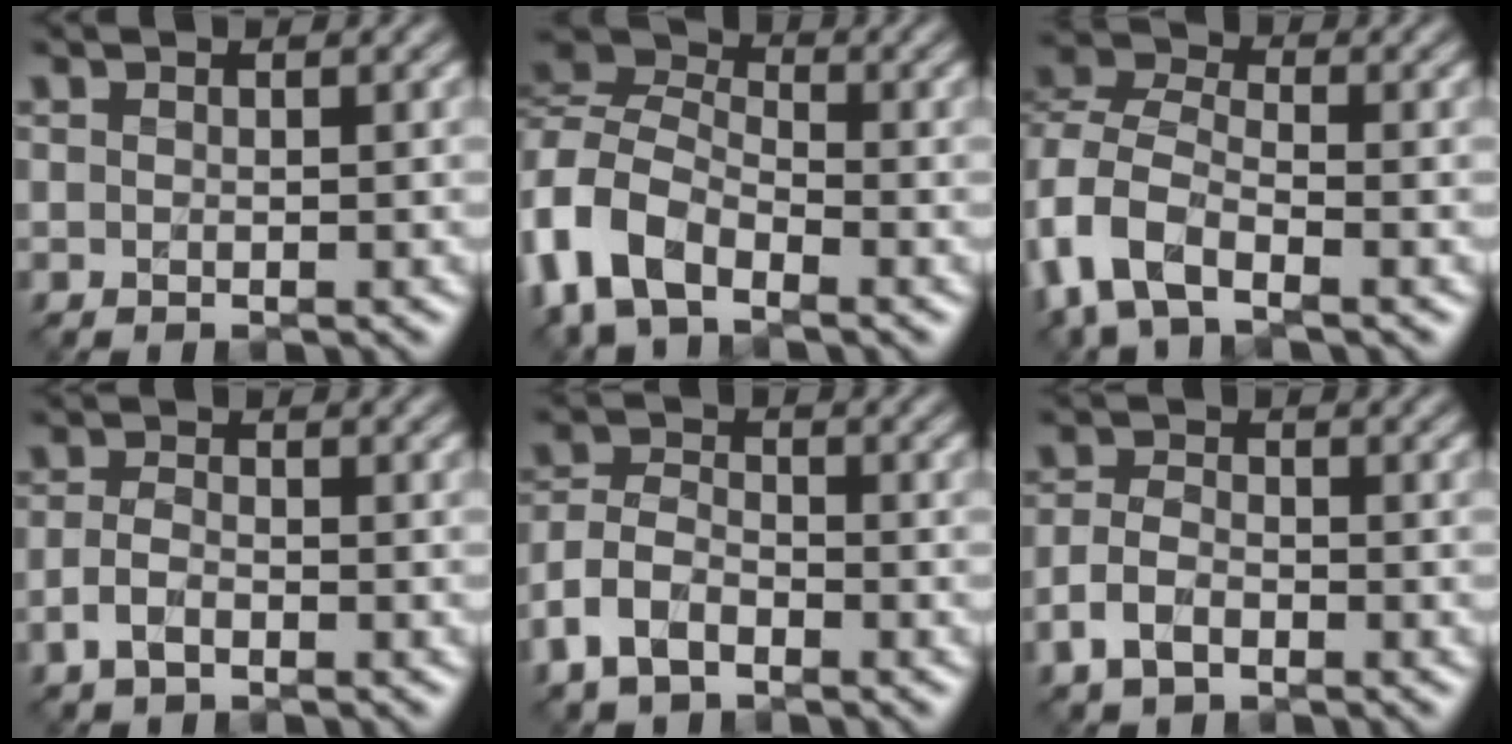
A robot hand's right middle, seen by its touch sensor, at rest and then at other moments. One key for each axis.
{"total": 8.4, "fx": -4.4, "fy": 5.0, "fz": 5.2, "tx": -0.123, "ty": -0.008, "tz": -0.104}
{"total": 7.1, "fx": -3.5, "fy": 3.9, "fz": 4.7, "tx": -0.107, "ty": -0.002, "tz": -0.081}
{"total": 2.0, "fx": -1.0, "fy": 0.9, "fz": 1.4, "tx": -0.031, "ty": 0.002, "tz": -0.024}
{"total": 4.1, "fx": -2.5, "fy": 2.3, "fz": 2.3, "tx": -0.049, "ty": 0.003, "tz": -0.060}
{"total": 3.0, "fx": -1.6, "fy": 1.7, "fz": 1.8, "tx": -0.040, "ty": 0.002, "tz": -0.039}